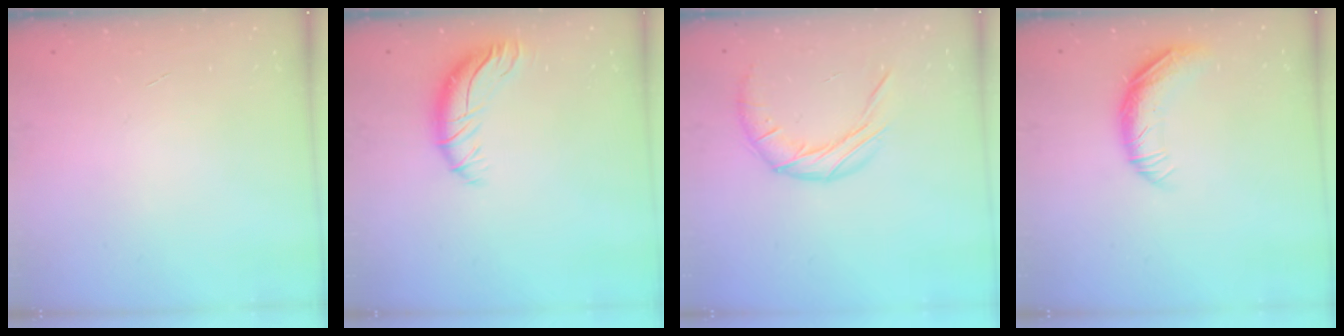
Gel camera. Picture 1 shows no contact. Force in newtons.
{"total": 10.1, "press": 10.0, "slide": 1.3}
{"total": 11.2, "press": 11.1, "slide": 0.7}
{"total": 11.1, "press": 10.9, "slide": 2.1}